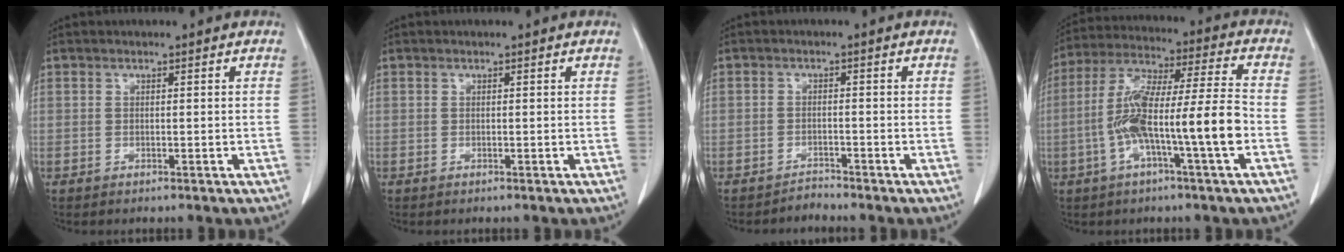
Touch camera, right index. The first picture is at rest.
{"total": 0.0}
{"total": 1.6, "force": [-1.5, 0.2, -0.6], "torque": [0.019, -0.004, -0.026]}
{"total": 14.0, "force": [-3.7, 0.4, 13.4], "torque": [-0.260, 0.017, -0.069]}